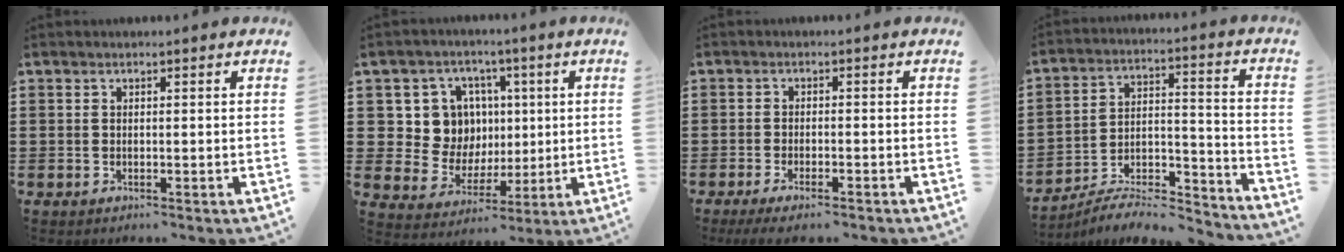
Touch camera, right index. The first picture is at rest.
{"total": 9.9, "force": [2.3, 9.2, 2.9], "torque": [-0.080, -0.001, 0.052]}
{"total": 1.9, "force": [-1.6, 0.1, 1.0], "torque": [-0.018, 0.003, -0.032]}
{"total": 6.6, "force": [-6.1, 1.6, 2.0], "torque": [-0.033, 0.006, -0.120]}